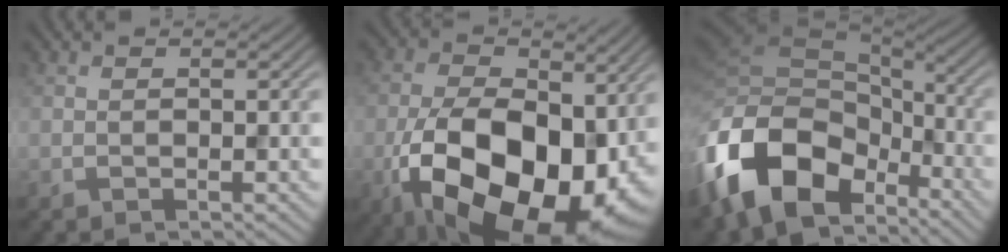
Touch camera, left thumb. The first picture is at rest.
{"total": 19.6, "force": [-5.2, 11.8, 14.7], "torque": [-0.264, -0.042, -0.072]}
{"total": 17.0, "force": [-8.1, 10.5, 10.5], "torque": [-0.268, -0.029, -0.143]}